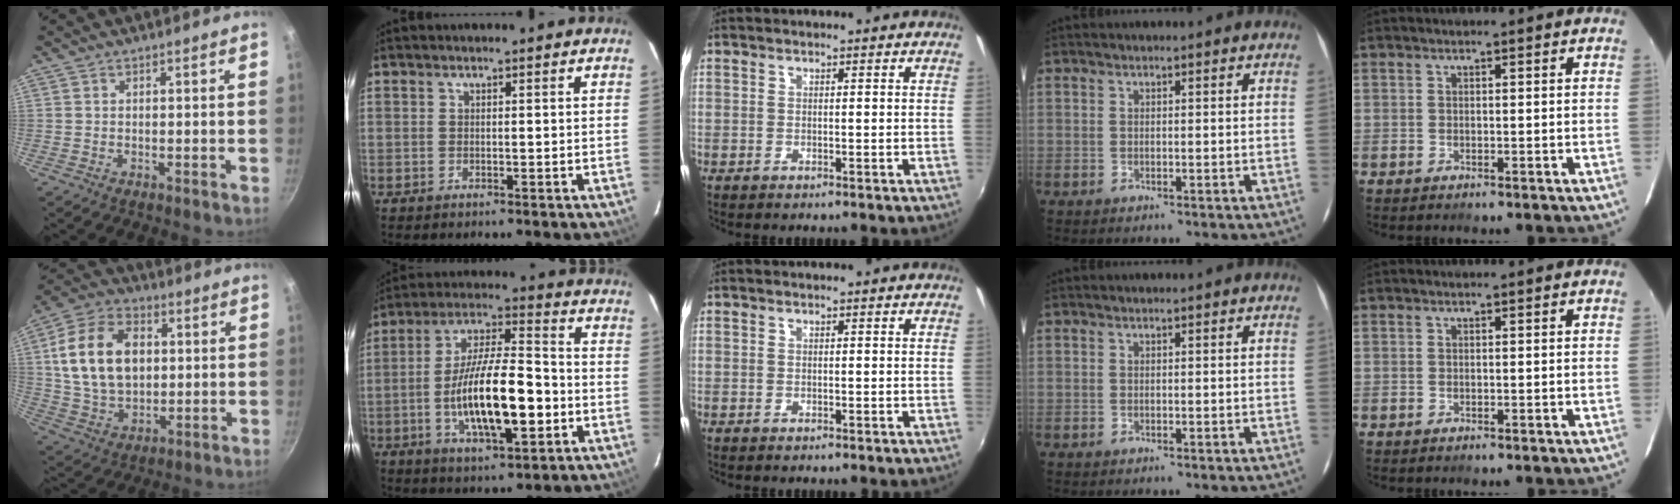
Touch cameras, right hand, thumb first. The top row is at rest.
{"thumb": {"total": 17.9, "force": [2.9, 12.2, 12.7], "torque": [-0.215, 0.004, 0.051]}, "index": {"total": 17.1, "force": [-4.2, 5.2, 15.8], "torque": [-0.289, -0.001, -0.068]}}